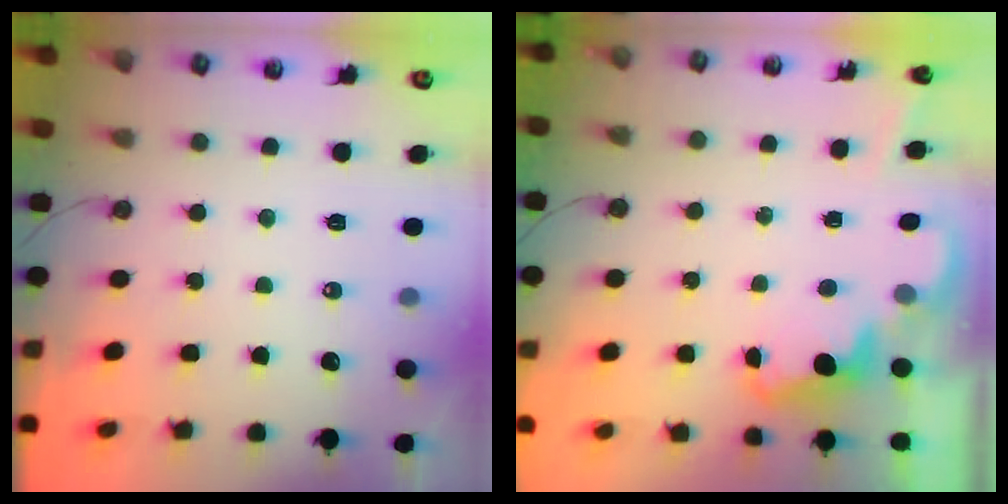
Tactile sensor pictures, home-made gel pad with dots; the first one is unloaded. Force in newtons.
{"total": 2.4, "press": 2.3, "slide": 0.6}